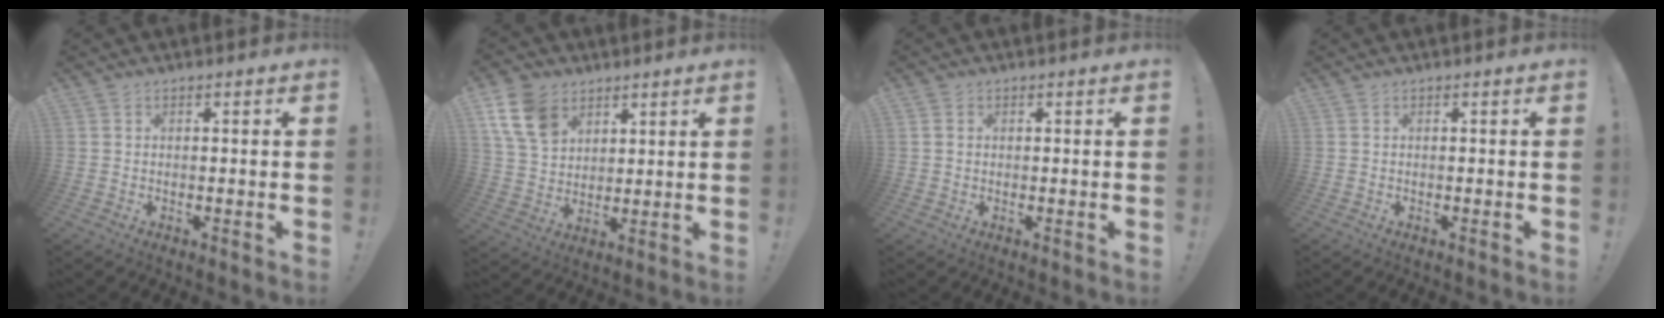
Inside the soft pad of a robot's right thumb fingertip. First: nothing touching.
{"total": 13.0, "force": [7.1, 8.9, 6.3], "torque": [-0.111, -0.024, 0.144]}
{"total": 1.3, "force": [0.3, 1.2, 0.5], "torque": [-0.002, 0.001, 0.003]}
{"total": 0.0}